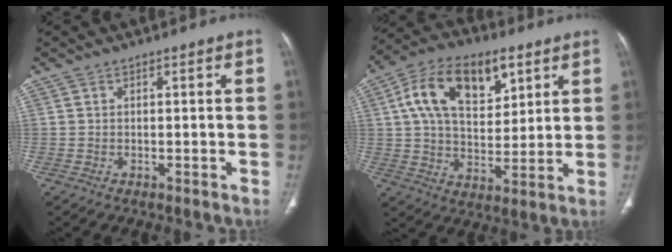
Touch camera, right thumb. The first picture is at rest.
{"total": 17.6, "force": [7.0, 10.0, 12.7], "torque": [-0.186, -0.007, 0.119]}